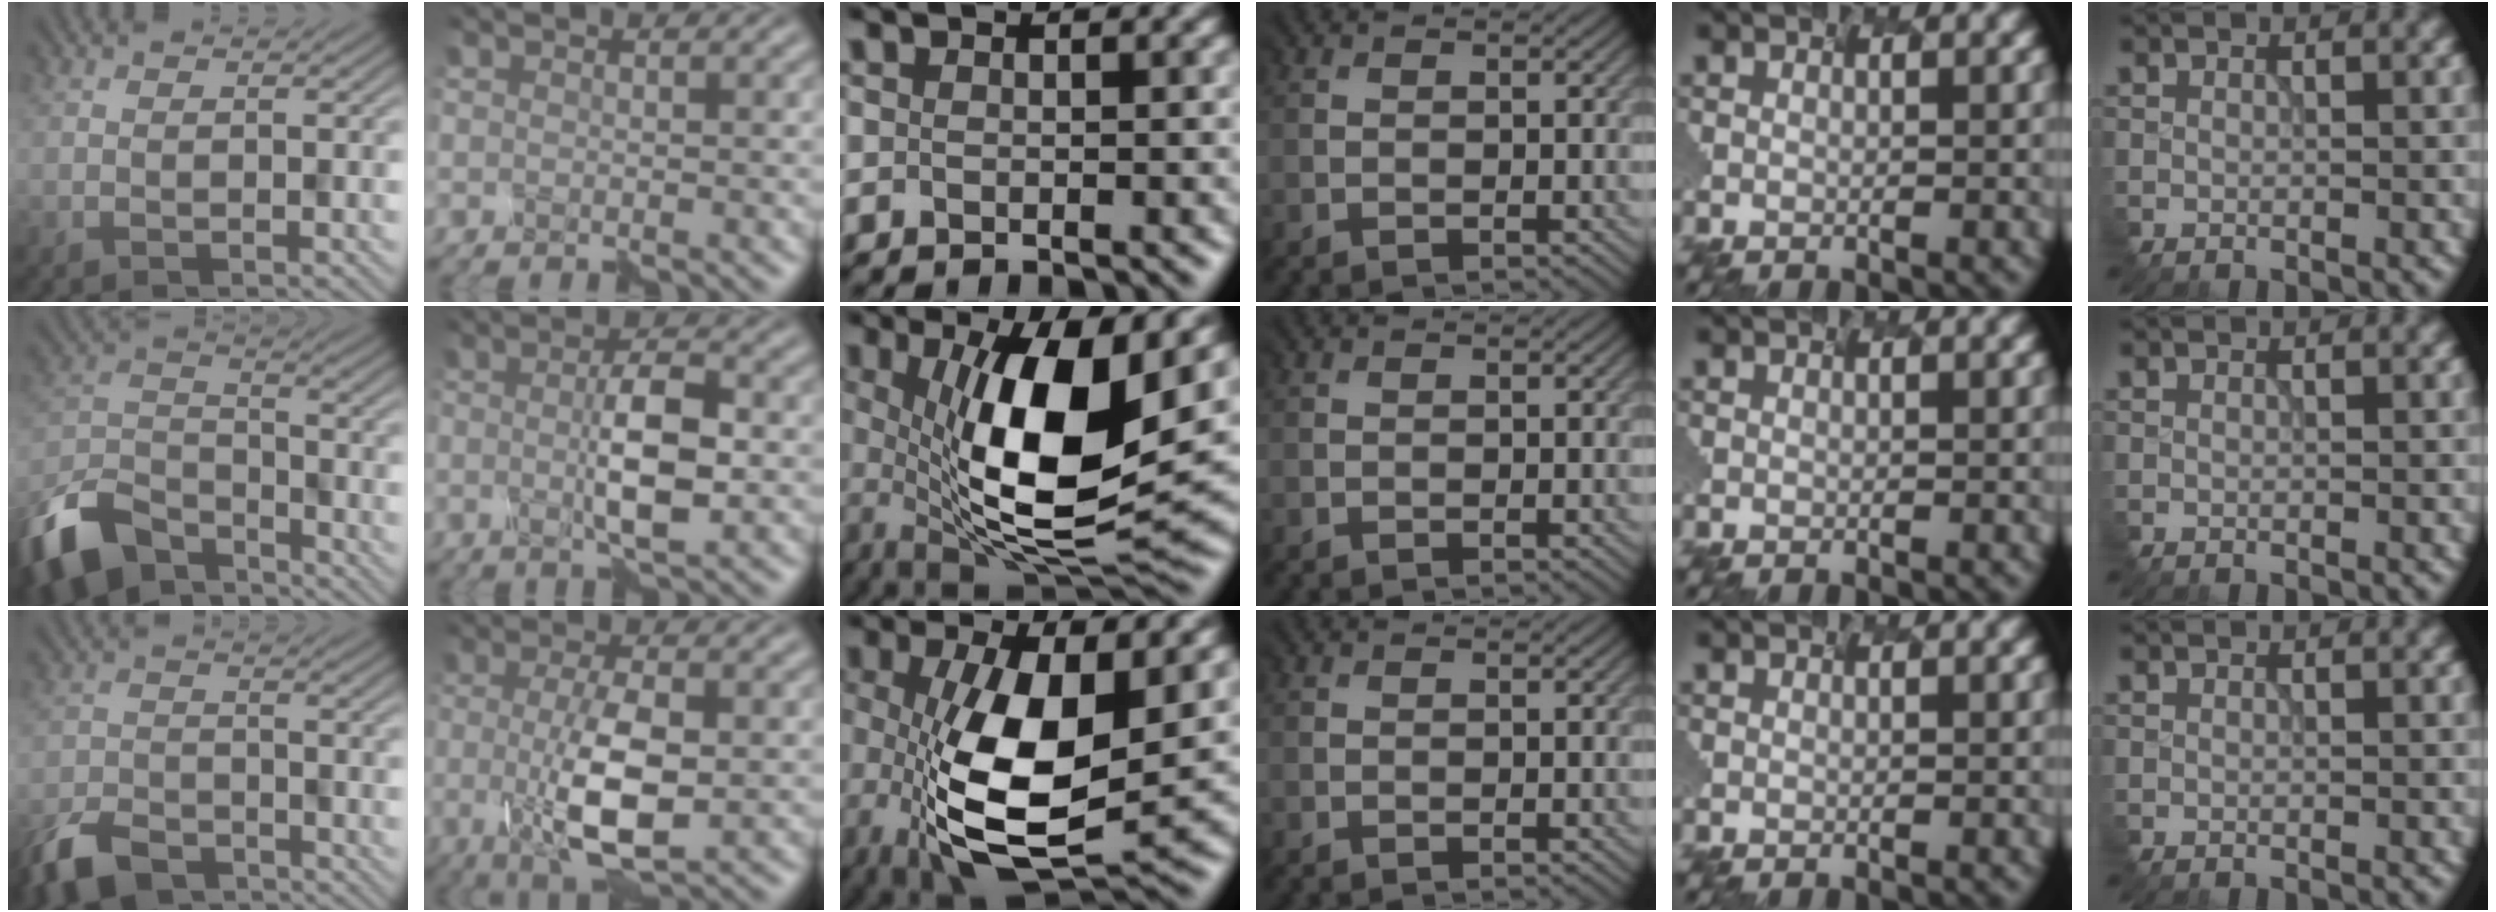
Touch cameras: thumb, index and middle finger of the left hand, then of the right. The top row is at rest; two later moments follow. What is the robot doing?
{"motion": "disassemble", "object": "markers"}